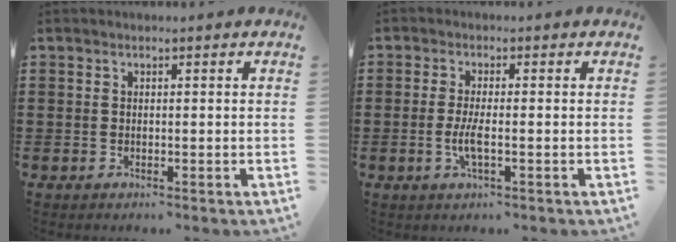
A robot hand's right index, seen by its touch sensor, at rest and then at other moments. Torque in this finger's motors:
{"motor_torque": [2.14, 0.00, 0.32, 0.08]}